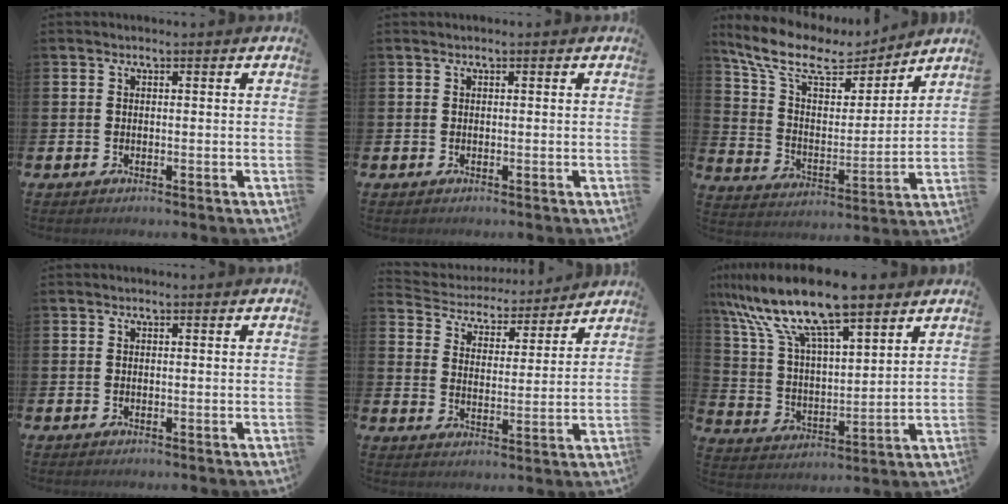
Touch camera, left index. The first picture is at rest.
{"total": 0.0}
{"total": 11.1, "force": [9.2, 4.2, 4.5], "torque": [-0.123, -0.055, 0.157]}
{"total": 0.0}
{"total": 4.7, "force": [4.5, 1.4, -0.1], "torque": [-0.027, -0.044, 0.073]}
{"total": 13.2, "force": [10.7, 2.8, 7.2], "torque": [-0.178, -0.043, 0.191]}